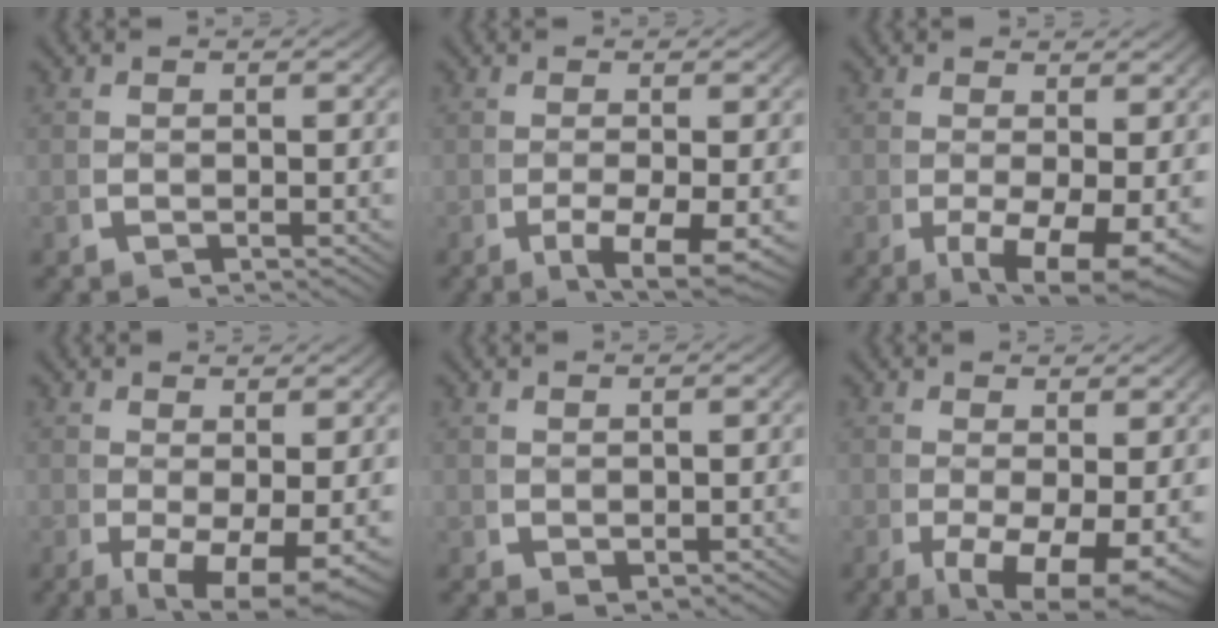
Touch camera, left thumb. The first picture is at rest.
{"total": 4.4, "force": [-1.3, 1.6, 3.8], "torque": [-0.073, -0.022, -0.009]}
{"total": 6.6, "force": [-1.3, 3.6, 5.4], "torque": [-0.099, -0.039, 0.000]}
{"total": 6.5, "force": [-1.0, 3.8, 5.3], "torque": [-0.096, -0.042, 0.005]}
{"total": 1.2, "force": [0.8, 0.8, 0.3], "torque": [-0.013, -0.010, 0.022]}
{"total": 7.7, "force": [-1.4, 4.6, 6.0], "torque": [-0.107, -0.046, 0.001]}